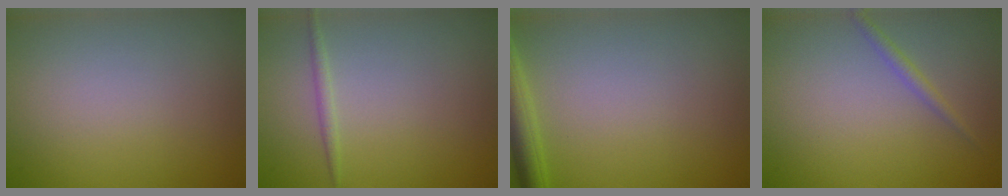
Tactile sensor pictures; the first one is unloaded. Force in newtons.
{"total": 0.8, "press": 0.8, "slide": 0.1}
{"total": 3.0, "press": 3.0, "slide": 0.2}
{"total": 1.1, "press": 1.1, "slide": 0.1}